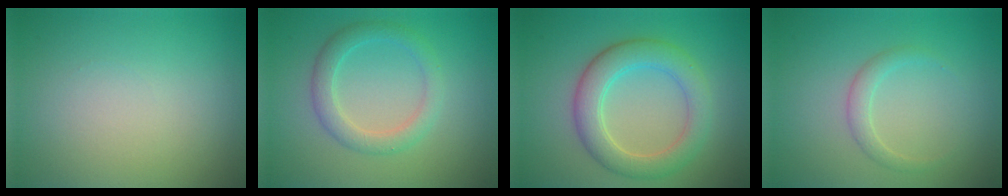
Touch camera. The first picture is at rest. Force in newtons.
{"total": 2.8, "press": 2.8, "slide": 0.1}
{"total": 4.9, "press": 4.8, "slide": 0.4}
{"total": 1.4, "press": 1.4, "slide": 0.0}